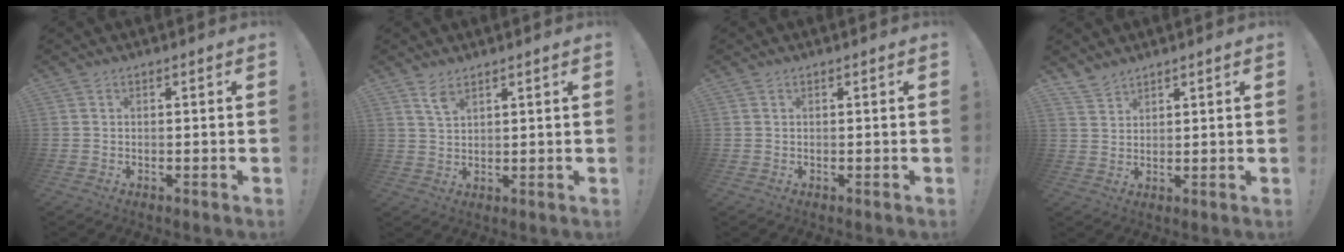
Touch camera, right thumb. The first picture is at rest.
{"total": 4.2, "force": [3.1, 1.7, 2.2], "torque": [-0.034, -0.021, 0.055]}
{"total": 0.0}
{"total": 3.7, "force": [3.4, 1.2, 0.9], "torque": [-0.017, -0.024, 0.066]}